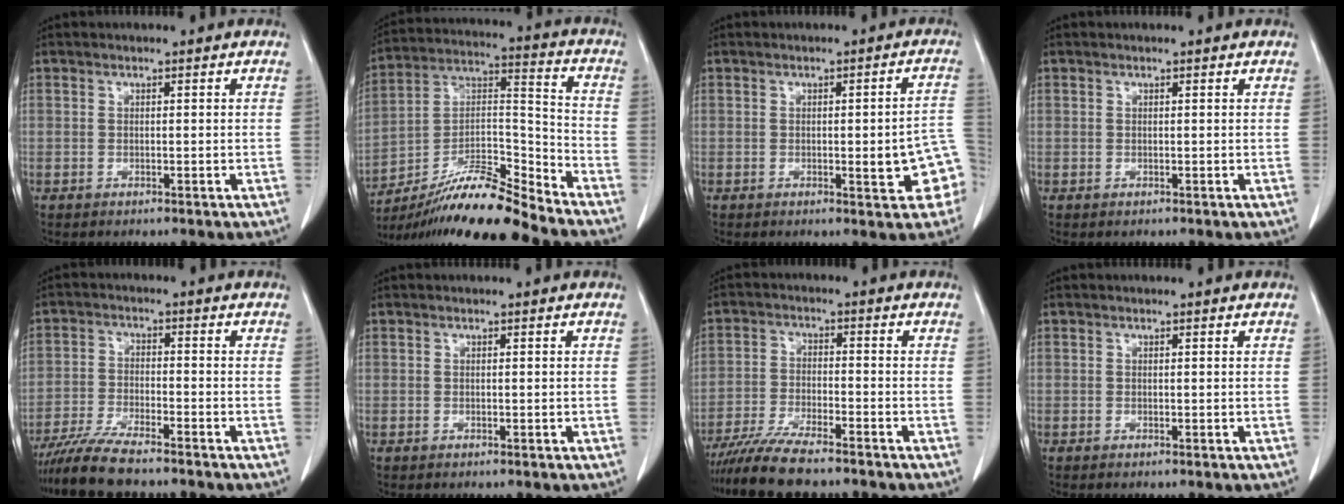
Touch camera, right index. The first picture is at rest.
{"total": 14.8, "force": [-12.7, -0.1, 7.5], "torque": [-0.135, 0.023, -0.223]}
{"total": 7.4, "force": [-2.1, 1.5, 6.9], "torque": [-0.073, 0.014, -0.024]}
{"total": 0.0}
{"total": 7.8, "force": [-6.8, 0.6, 3.8], "torque": [-0.069, -0.024, -0.122]}
{"total": 0.0}
{"total": 9.3, "force": [-8.0, 0.9, 4.7], "torque": [-0.080, -0.027, -0.137]}
{"total": 0.0}